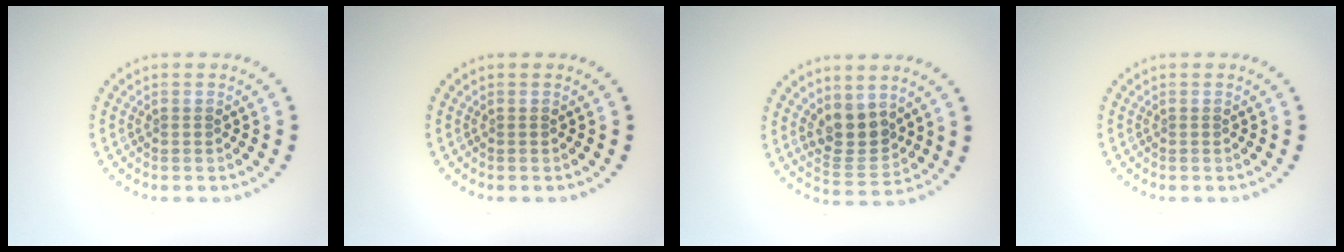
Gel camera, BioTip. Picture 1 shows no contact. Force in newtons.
{"total": 0.0}
{"total": 3.5, "press": 3.1, "slide": 1.6}
{"total": 0.0}